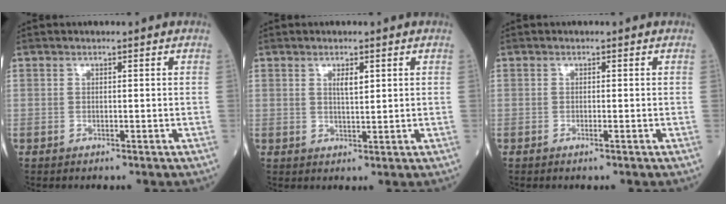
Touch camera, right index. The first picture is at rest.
{"total": 2.4, "force": [1.0, 0.6, 2.0], "torque": [-0.038, -0.001, 0.019]}
{"total": 0.8, "force": [-0.4, -0.1, 0.7], "torque": [-0.015, -0.001, -0.006]}